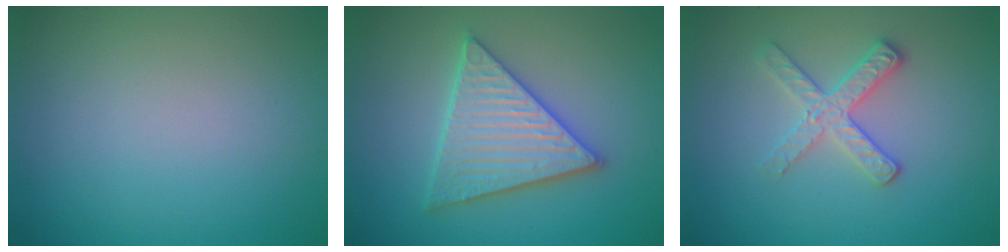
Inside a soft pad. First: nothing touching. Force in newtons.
{"total": 5.4, "press": 5.4, "slide": 0.7}
{"total": 2.7, "press": 2.6, "slide": 0.9}